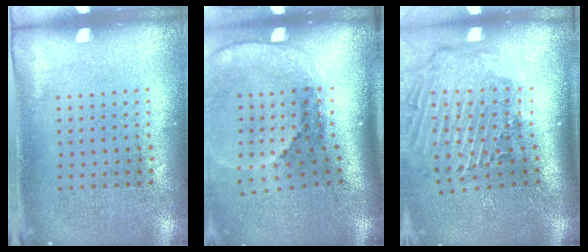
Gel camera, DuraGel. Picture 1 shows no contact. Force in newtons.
{"total": 2.6, "press": 1.8, "slide": 1.9}
{"total": 2.9, "press": 1.9, "slide": 2.1}